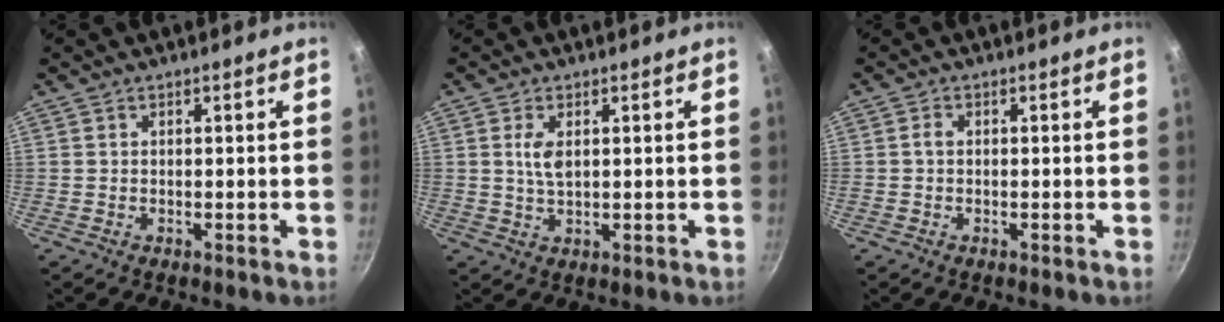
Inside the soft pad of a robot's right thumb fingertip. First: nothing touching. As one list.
[{"total": 3.6, "force": [0.9, 1.8, 3.0], "torque": [-0.057, -0.006, 0.018]}, {"total": 1.2, "force": [0.0, 0.9, 0.8], "torque": [-0.013, 0.007, -0.002]}]